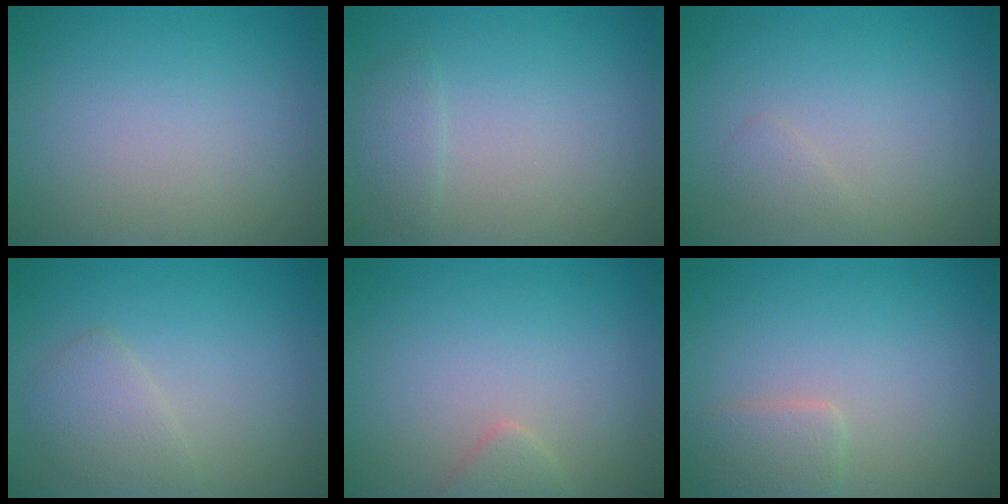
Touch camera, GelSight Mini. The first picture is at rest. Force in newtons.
{"total": 1.1, "press": 1.1, "slide": 0.0}
{"total": 0.8, "press": 0.8, "slide": 0.0}
{"total": 2.1, "press": 2.1, "slide": 0.1}
{"total": 1.3, "press": 1.3, "slide": 0.1}
{"total": 2.1, "press": 2.1, "slide": 0.1}